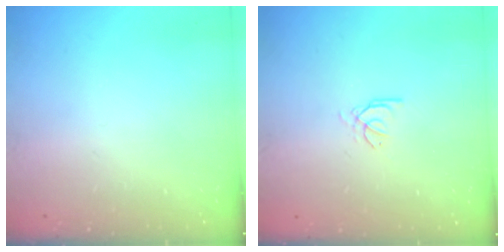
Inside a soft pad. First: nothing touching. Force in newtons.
{"total": 0.7, "press": 0.6, "slide": 0.4}